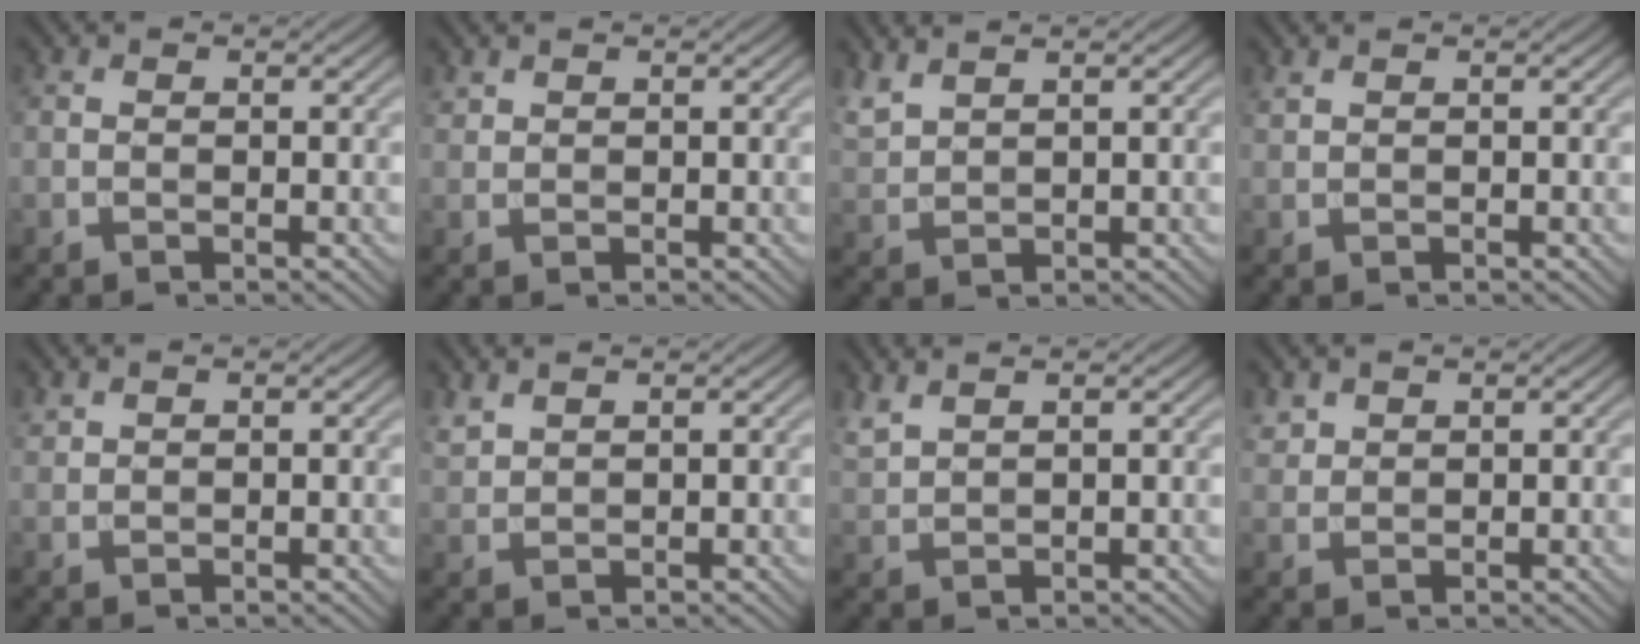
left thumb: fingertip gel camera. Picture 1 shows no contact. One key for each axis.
{"total": 0.9, "fx": 0.9, "fy": 0.3, "fz": 0.2, "tx": -0.010, "ty": 0.001, "tz": 0.023}
{"total": 2.9, "fx": 2.5, "fy": 0.5, "fz": 1.3, "tx": -0.040, "ty": 0.008, "tz": 0.061}
{"total": 0.7, "fx": 0.6, "fy": 0.1, "fz": 0.3, "tx": -0.011, "ty": 0.004, "tz": 0.014}
{"total": 0.9, "fx": 0.8, "fy": 0.2, "fz": 0.2, "tx": -0.011, "ty": 0.002, "tz": 0.023}
{"total": 1.9, "fx": 1.7, "fy": 0.4, "fz": 0.7, "tx": -0.024, "ty": 0.004, "tz": 0.042}
{"total": 2.4, "fx": 2.0, "fy": 0.4, "fz": 1.3, "tx": -0.033, "ty": 0.009, "tz": 0.049}
{"total": 1.7, "fx": 1.4, "fy": 0.8, "fz": 0.4, "tx": -0.015, "ty": 0.002, "tz": 0.036}